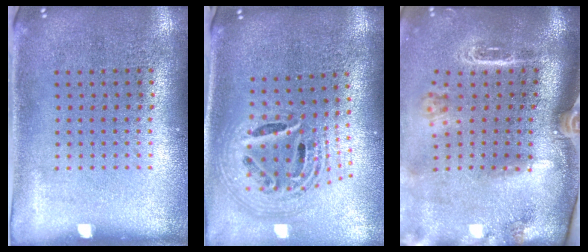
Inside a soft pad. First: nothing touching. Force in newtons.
{"total": 2.6, "press": 1.8, "slide": 1.8}
{"total": 2.8, "press": 2.0, "slide": 2.0}